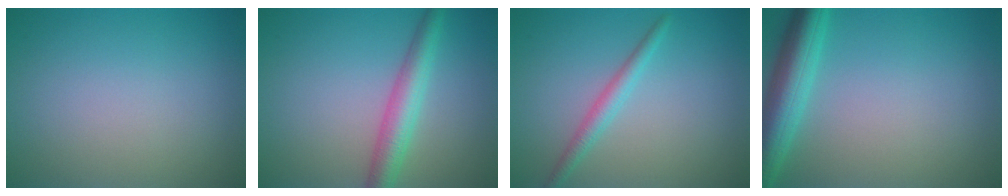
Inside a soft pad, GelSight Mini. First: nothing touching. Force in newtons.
{"total": 3.9, "press": 3.9, "slide": 0.1}
{"total": 2.0, "press": 2.0, "slide": 0.0}
{"total": 5.6, "press": 5.6, "slide": 0.3}